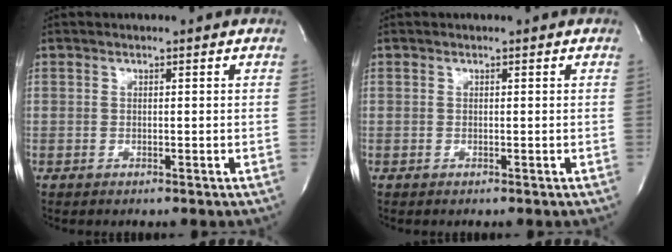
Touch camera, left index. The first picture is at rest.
{"total": 0.0}